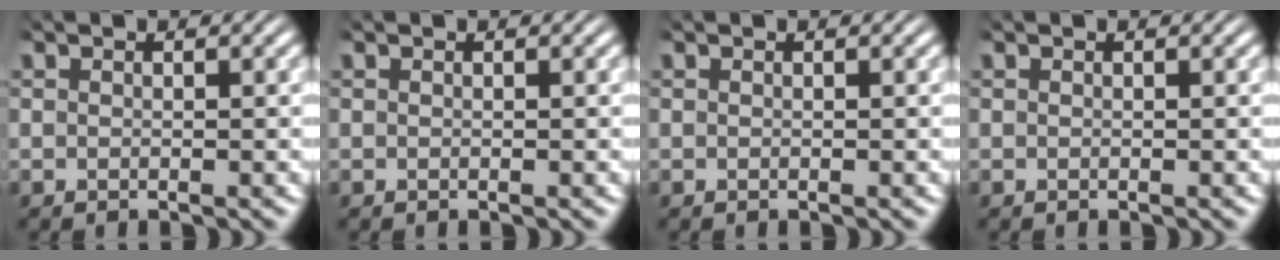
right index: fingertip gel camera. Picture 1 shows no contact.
{"total": 0.0}
{"total": 0.0}
{"total": 0.0}